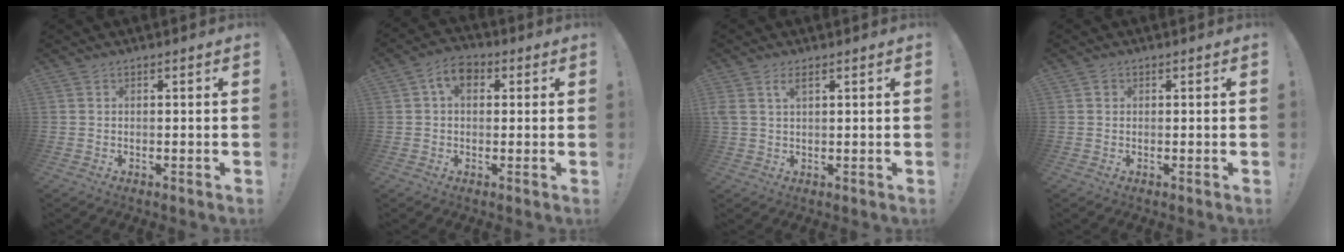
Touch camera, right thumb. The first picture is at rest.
{"total": 7.0, "force": [1.9, 4.6, 4.9], "torque": [-0.074, 0.009, 0.036]}
{"total": 3.6, "force": [1.7, 1.4, 2.8], "torque": [-0.049, -0.001, 0.031]}
{"total": 0.8, "force": [0.2, 0.8, 0.2], "torque": [-0.003, 0.003, 0.002]}